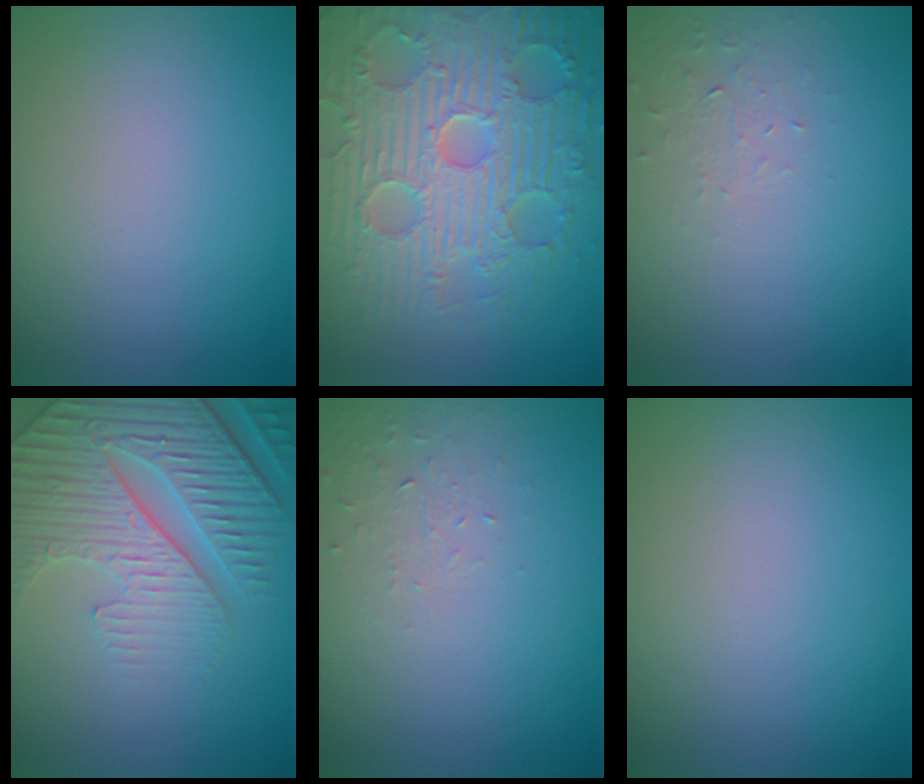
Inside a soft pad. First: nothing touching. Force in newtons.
{"total": 9.4, "press": 6.9, "slide": 6.4}
{"total": 1.0, "press": 0.4, "slide": 0.9}
{"total": 7.3, "press": 5.9, "slide": 4.3}
{"total": 1.0, "press": 0.4, "slide": 0.9}
{"total": 0.0}